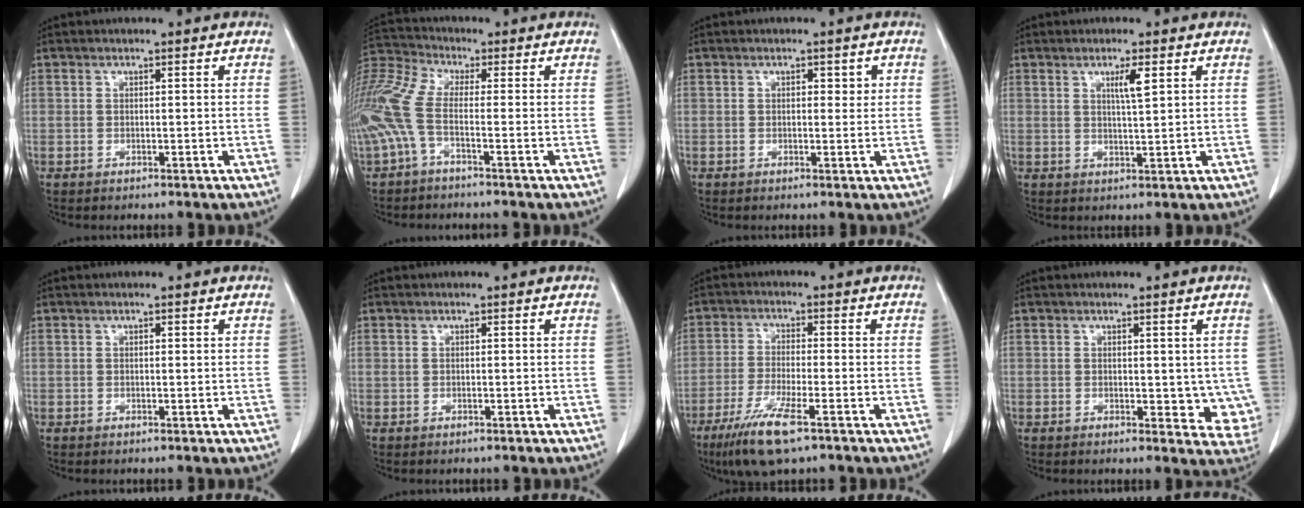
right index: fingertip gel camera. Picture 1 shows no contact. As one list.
[{"total": 10.5, "force": [-2.8, 2.3, 9.8], "torque": [-0.247, 0.023, -0.065]}, {"total": 1.8, "force": [0.5, 1.0, 1.4], "torque": [-0.016, 0.002, 0.005]}, {"total": 3.2, "force": [1.4, 0.0, 2.9], "torque": [-0.051, -0.004, 0.025]}, {"total": 0.0}, {"total": 0.0}, {"total": 8.4, "force": [-5.0, 0.9, 6.7], "torque": [-0.132, -0.021, -0.088]}, {"total": 6.1, "force": [0.1, 3.3, 5.2], "torque": [-0.041, -0.012, 0.006]}]